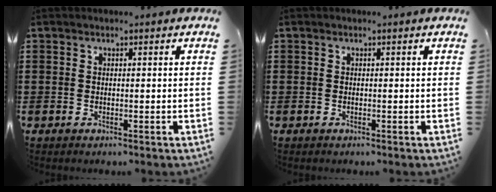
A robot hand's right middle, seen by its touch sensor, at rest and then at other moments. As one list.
[{"total": 0.0}]